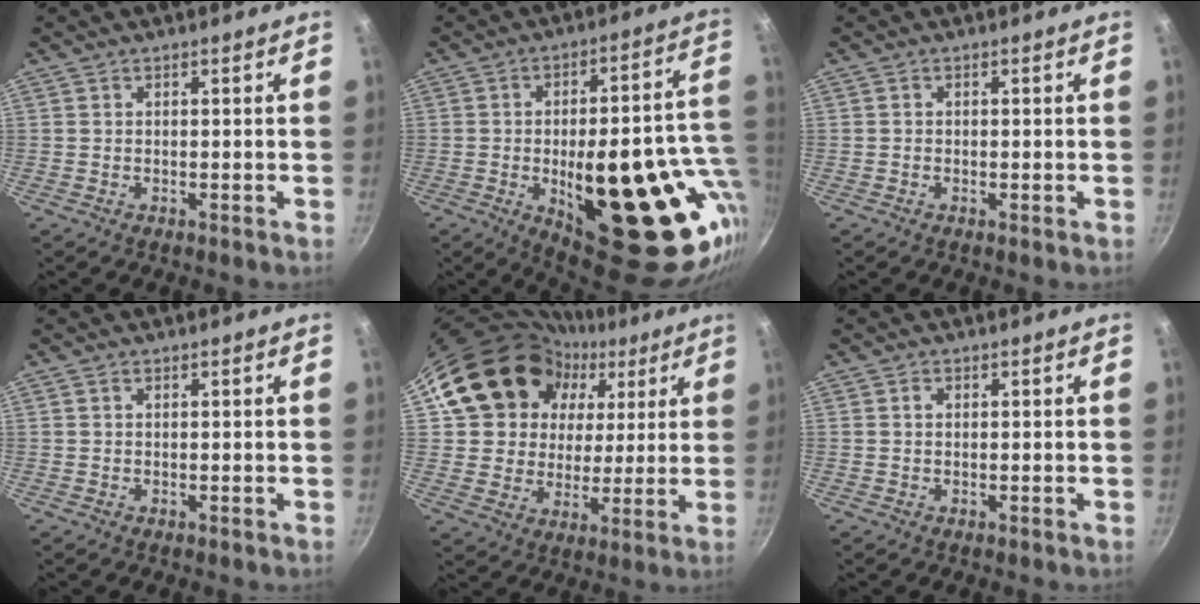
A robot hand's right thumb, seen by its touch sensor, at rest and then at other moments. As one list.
[{"total": 31.4, "force": [-5.9, 12.8, 28.0], "torque": [-0.328, 0.005, -0.060]}, {"total": 0.6, "force": [-0.1, 0.5, 0.3], "torque": [-0.003, 0.002, -0.004]}, {"total": 0.5, "force": [0.2, 0.4, 0.3], "torque": [-0.005, 0.003, 0.004]}, {"total": 18.7, "force": [7.4, 15.5, 7.4], "torque": [-0.100, 0.014, 0.127]}, {"total": 1.0, "force": [0.2, 0.8, 0.5], "torque": [-0.009, 0.004, 0.004]}]